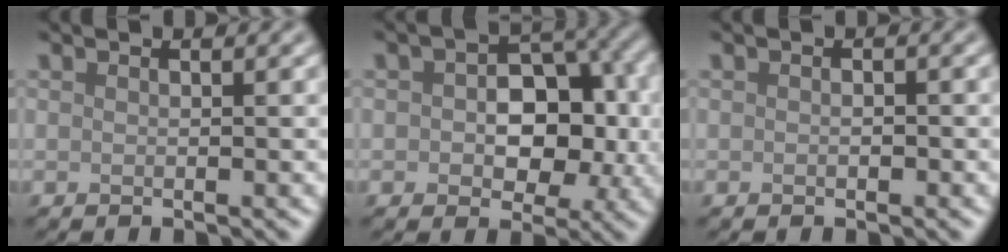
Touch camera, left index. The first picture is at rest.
{"total": 7.6, "force": [0.3, 5.0, 5.8], "torque": [-0.069, 0.001, 0.002]}
{"total": 0.5, "force": [0.0, 0.4, 0.4], "torque": [-0.003, -0.001, -0.001]}